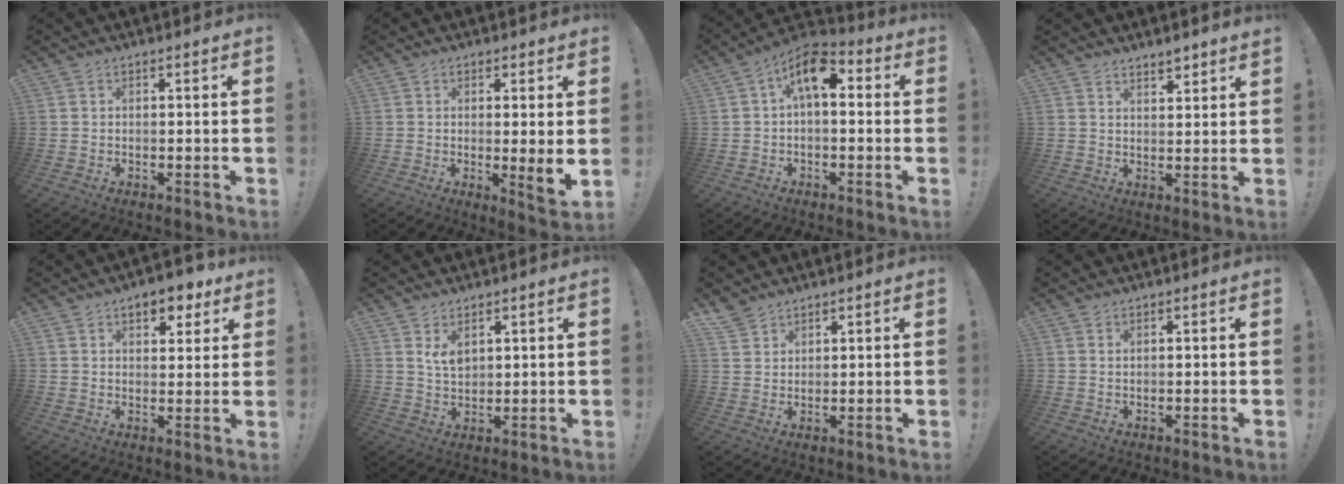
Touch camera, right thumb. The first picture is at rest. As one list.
[{"total": 5.3, "force": [0.4, -0.4, 5.2], "torque": [-0.064, -0.021, 0.008]}, {"total": 9.7, "force": [2.4, 4.8, 8.1], "torque": [-0.123, -0.001, 0.046]}, {"total": 3.3, "force": [3.1, 0.6, 1.2], "torque": [-0.007, -0.024, 0.052]}, {"total": 8.0, "force": [5.0, 4.3, 4.5], "torque": [-0.046, -0.023, 0.086]}, {"total": 4.3, "force": [2.6, 2.4, 2.5], "torque": [-0.036, -0.017, 0.045]}, {"total": 3.9, "force": [3.5, 1.7, 0.7], "torque": [-0.008, -0.023, 0.067]}, {"total": 0.6, "force": [0.5, -0.1, 0.4], "torque": [-0.001, -0.003, 0.008]}]